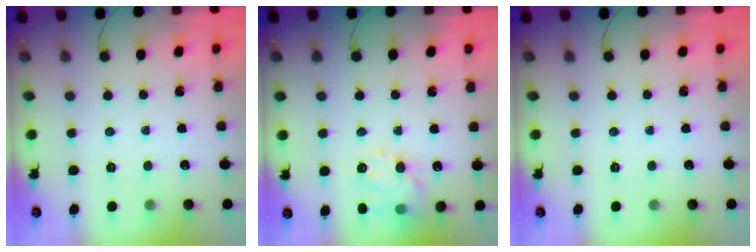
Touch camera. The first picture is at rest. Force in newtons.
{"total": 13.1, "press": 13.0, "slide": 2.0}
{"total": 0.0}